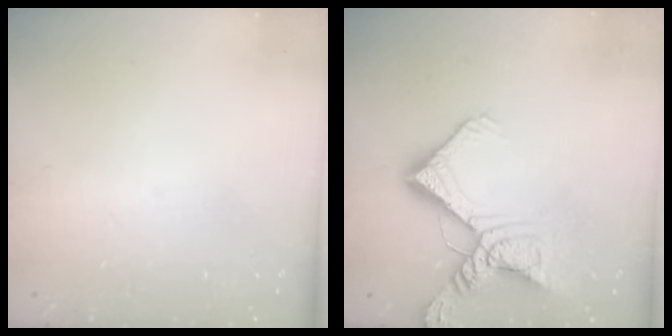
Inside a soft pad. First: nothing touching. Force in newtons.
{"total": 15.1, "press": 15.0, "slide": 1.7}